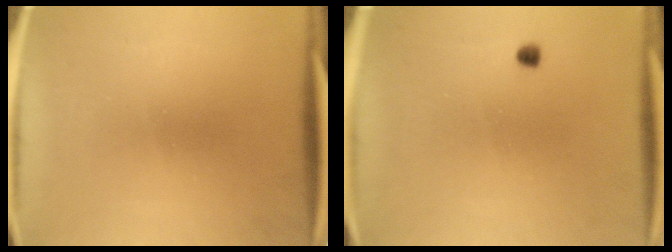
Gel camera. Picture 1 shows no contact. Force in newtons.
{"total": 1.0}